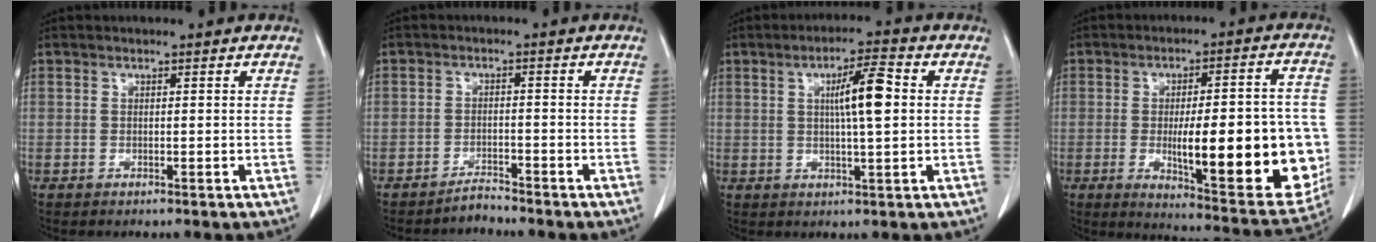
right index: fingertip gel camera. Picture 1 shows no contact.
{"total": 2.0, "force": [-2.0, 0.1, -0.2], "torque": [0.009, -0.006, -0.033]}
{"total": 7.1, "force": [1.1, 0.5, 7.0], "torque": [-0.116, 0.006, 0.017]}
{"total": 22.0, "force": [-3.4, 5.2, 21.1], "torque": [-0.231, 0.004, -0.024]}